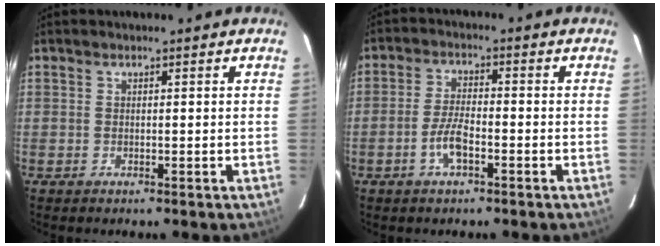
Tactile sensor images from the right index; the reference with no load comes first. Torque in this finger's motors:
{"motor_torque": [0.99, -0.26, 0.53, 0.06]}